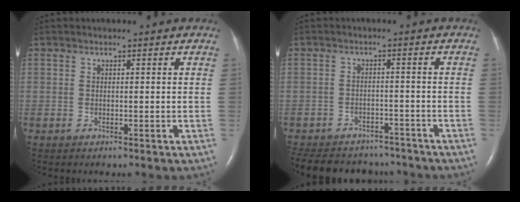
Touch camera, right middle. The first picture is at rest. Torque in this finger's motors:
{"motor_torque": [1.06, -1.08, 0.17, 0.04]}